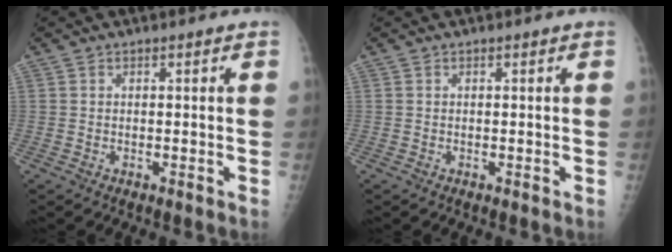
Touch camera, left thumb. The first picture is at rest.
{"total": 0.0}